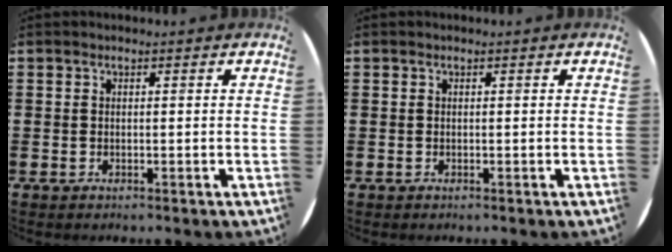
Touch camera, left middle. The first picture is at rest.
{"total": 0.0}